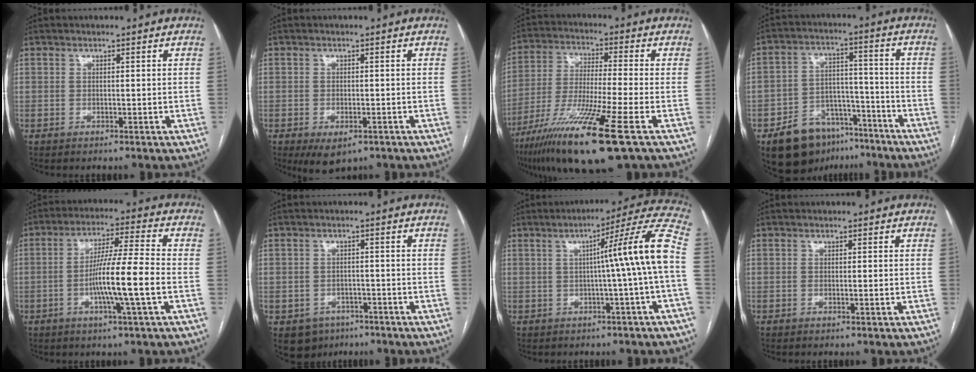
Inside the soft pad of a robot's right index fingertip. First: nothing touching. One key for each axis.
{"total": 4.6, "fx": -2.6, "fy": 2.3, "fz": 3.0, "tx": -0.047, "ty": -0.006, "tz": -0.031}
{"total": 17.0, "fx": -9.4, "fy": -0.1, "fz": 14.1, "tx": -0.275, "ty": -0.049, "tz": -0.171}
{"total": 12.0, "fx": -8.1, "fy": 7.4, "fz": 5.0, "tx": -0.075, "ty": 0.028, "tz": -0.123}
{"total": 10.8, "fx": -2.6, "fy": -0.8, "fz": 10.5, "tx": -0.192, "ty": -0.003, "tz": -0.052}
{"total": 5.2, "fx": -2.9, "fy": 4.2, "fz": 0.9, "tx": -0.010, "ty": 0.007, "tz": -0.037}
{"total": 11.6, "fx": -0.2, "fy": -2.1, "fz": 11.4, "tx": -0.146, "ty": 0.020, "tz": -0.005}
{"total": 0.6, "fx": -0.1, "fy": 0.0, "fz": 0.6, "tx": -0.011, "ty": -0.001, "tz": -0.003}